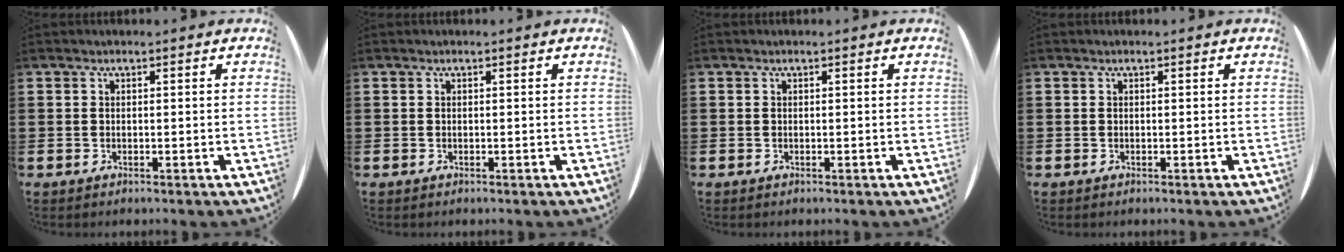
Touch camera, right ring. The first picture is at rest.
{"total": 0.0}
{"total": 0.0}
{"total": 0.0}